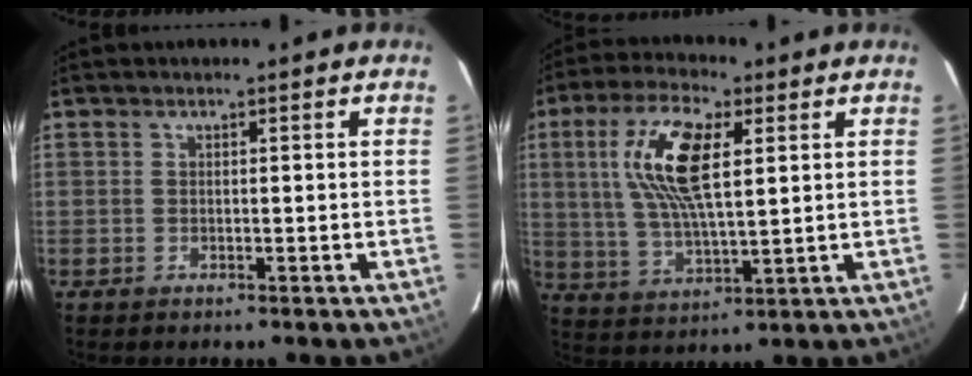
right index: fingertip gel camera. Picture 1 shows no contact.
{"total": 13.8, "force": [3.9, 4.7, 12.4], "torque": [-0.245, 0.012, 0.077]}